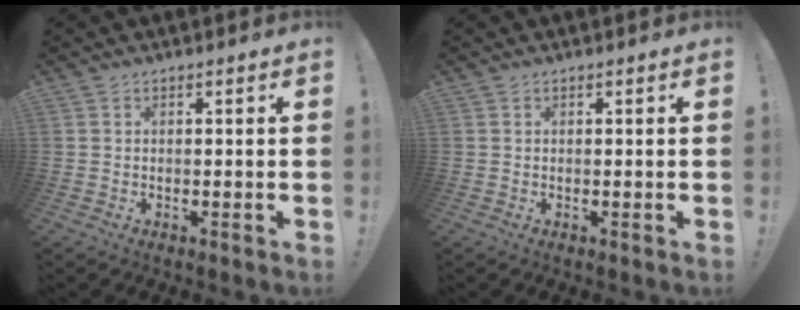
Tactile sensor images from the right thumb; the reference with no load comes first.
{"total": 0.0}